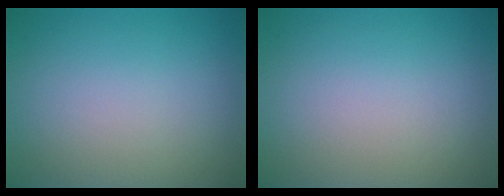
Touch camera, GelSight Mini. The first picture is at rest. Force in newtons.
{"total": 0.0}